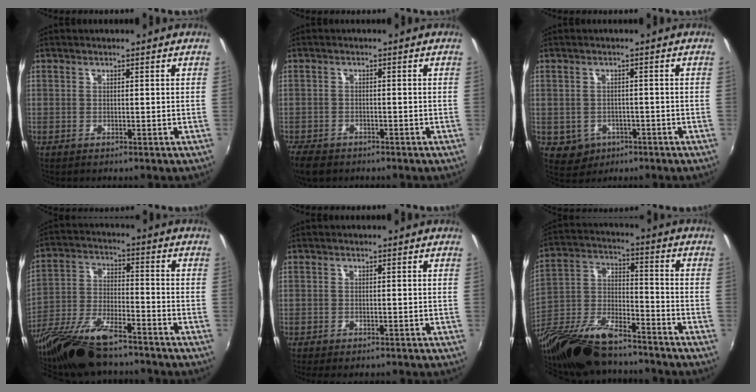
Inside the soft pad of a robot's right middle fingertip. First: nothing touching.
{"total": 5.8, "force": [-4.5, 2.7, 2.4], "torque": [-0.073, -0.019, -0.083]}
{"total": 4.6, "force": [-1.7, 4.0, 1.4], "torque": [-0.039, 0.001, -0.012]}
{"total": 20.5, "force": [-16.1, 5.6, 11.3], "torque": [-0.238, -0.049, -0.288]}
{"total": 1.9, "force": [-1.5, 0.7, 0.9], "torque": [-0.019, -0.011, -0.021]}
{"total": 21.6, "force": [-15.8, 7.7, 12.5], "torque": [-0.267, -0.035, -0.282]}